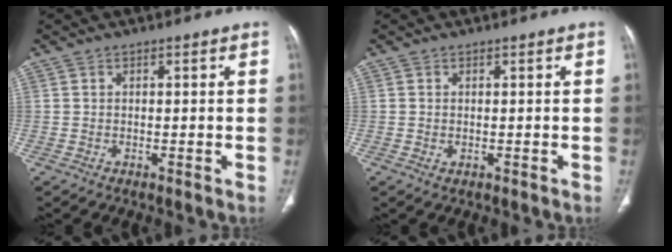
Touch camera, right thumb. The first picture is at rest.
{"total": 0.6, "force": [-0.1, 0.4, 0.4], "torque": [-0.012, -0.001, 0.003]}